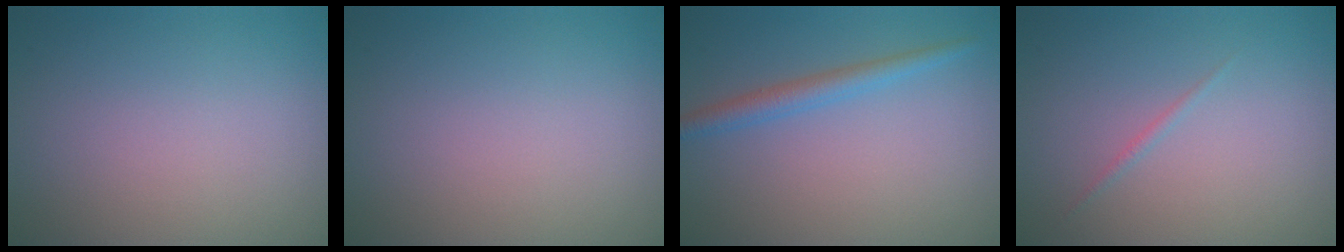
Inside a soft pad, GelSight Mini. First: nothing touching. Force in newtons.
{"total": 0.0}
{"total": 2.1, "press": 2.1, "slide": 0.1}
{"total": 0.6, "press": 0.6, "slide": 0.0}